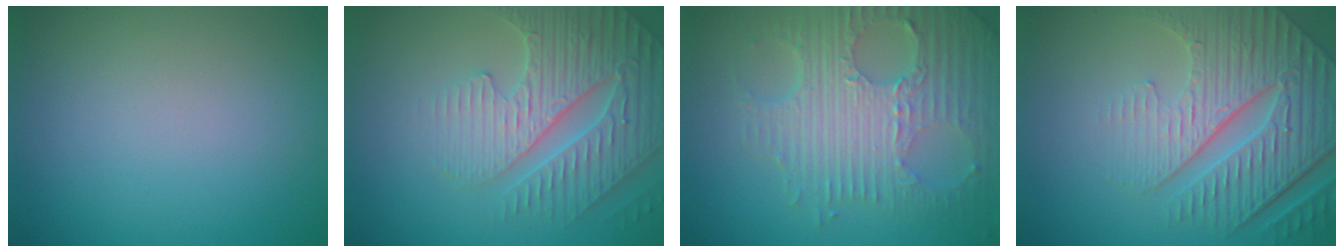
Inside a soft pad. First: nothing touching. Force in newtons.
{"total": 5.0, "press": 4.8, "slide": 1.2}
{"total": 8.1, "press": 5.7, "slide": 5.7}
{"total": 8.0, "press": 5.8, "slide": 5.5}